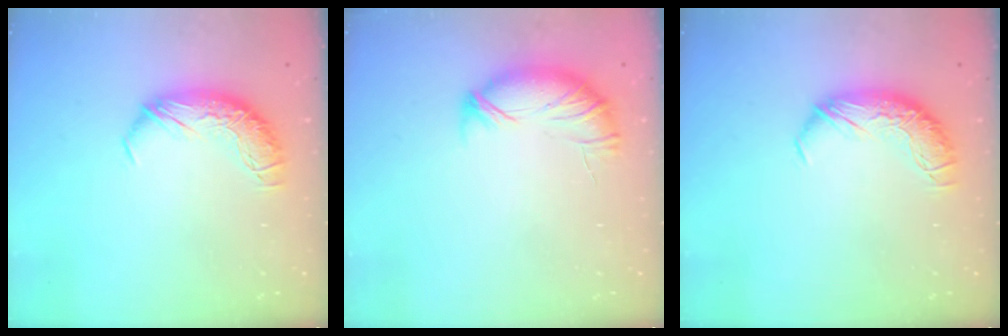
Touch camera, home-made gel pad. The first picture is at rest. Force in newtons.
{"total": 4.7, "press": 4.6, "slide": 1.1}
{"total": 0.0}